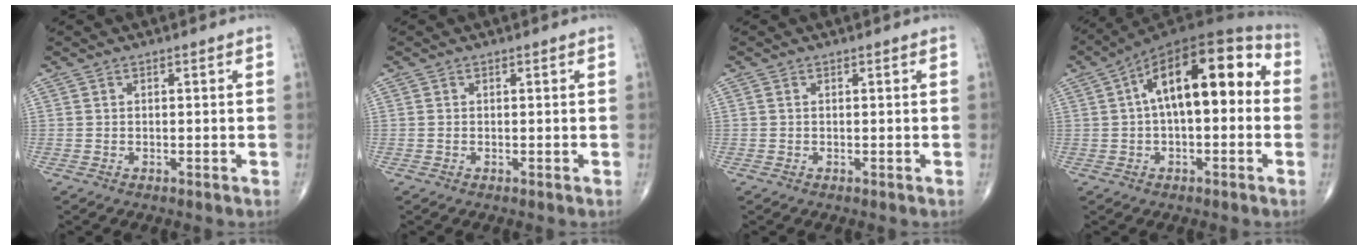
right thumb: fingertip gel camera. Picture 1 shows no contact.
{"total": 0.0}
{"total": 0.0}
{"total": 18.4, "force": [2.4, 8.6, 16.1], "torque": [-0.227, 0.046, 0.023]}